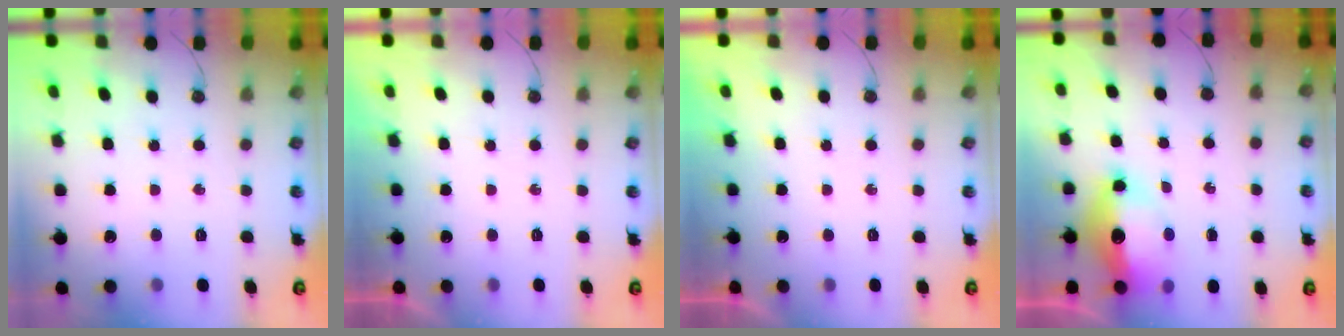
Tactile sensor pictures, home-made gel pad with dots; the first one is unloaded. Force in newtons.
{"total": 0.0}
{"total": 0.0}
{"total": 13.5, "press": 13.4, "slide": 1.3}